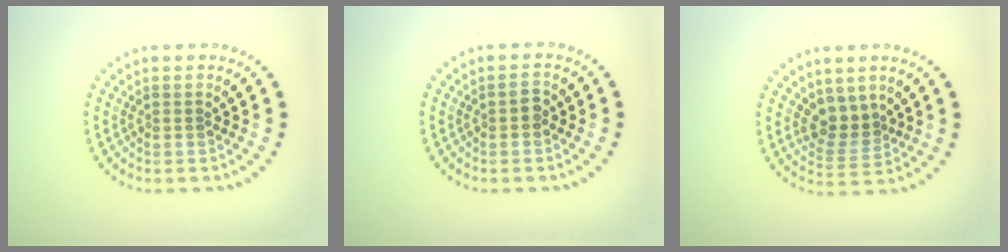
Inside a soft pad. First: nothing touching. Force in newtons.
{"total": 1.1, "press": 1.1, "slide": 0.0}
{"total": 2.6, "press": 2.1, "slide": 1.5}